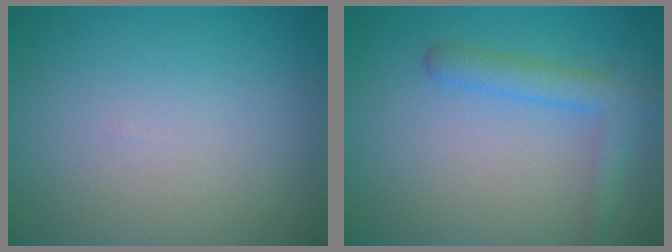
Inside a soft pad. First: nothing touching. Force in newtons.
{"total": 3.0, "press": 3.0, "slide": 0.2}